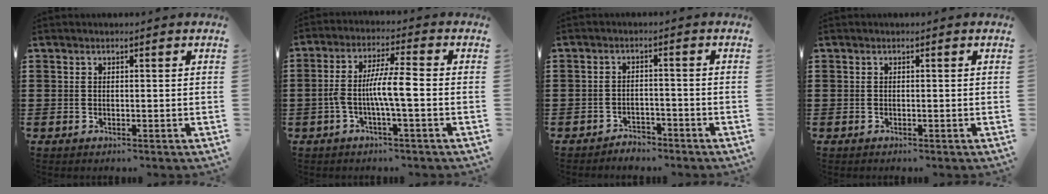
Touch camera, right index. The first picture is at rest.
{"total": 6.9, "force": [-1.5, 0.9, 6.6], "torque": [-0.130, 0.001, -0.034]}
{"total": 2.6, "force": [-2.5, 0.5, 0.0], "torque": [-0.009, 0.002, -0.054]}
{"total": 0.0}